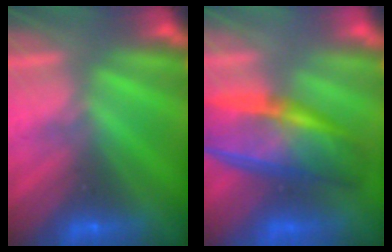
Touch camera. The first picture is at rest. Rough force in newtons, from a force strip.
{"total": 10.3}